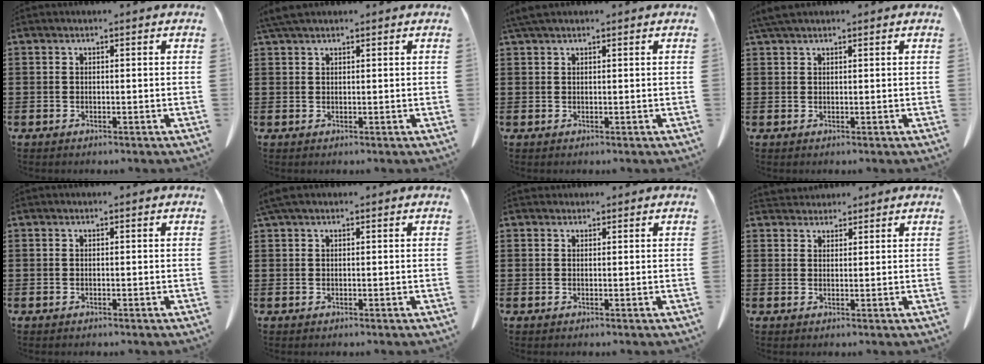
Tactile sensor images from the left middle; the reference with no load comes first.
{"total": 2.4, "force": [1.8, 0.6, 1.5], "torque": [-0.035, 0.005, 0.034]}
{"total": 1.7, "force": [1.3, 0.3, 1.0], "torque": [-0.024, 0.002, 0.023]}
{"total": 2.0, "force": [1.6, 0.4, 1.2], "torque": [-0.028, 0.003, 0.029]}
{"total": 0.0}
{"total": 1.5, "force": [1.0, 0.4, 1.1], "torque": [-0.025, 0.003, 0.018]}
{"total": 0.8, "force": [0.7, 0.4, 0.0], "torque": [0.006, -0.003, 0.013]}
{"total": 2.3, "force": [2.2, 0.7, -0.2], "torque": [-0.004, -0.002, 0.043]}